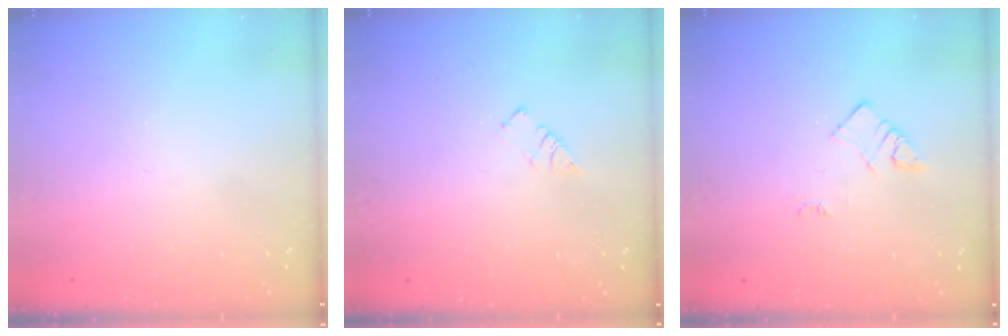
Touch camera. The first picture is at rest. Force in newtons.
{"total": 2.9, "press": 2.9, "slide": 0.4}
{"total": 3.0, "press": 3.0, "slide": 0.4}